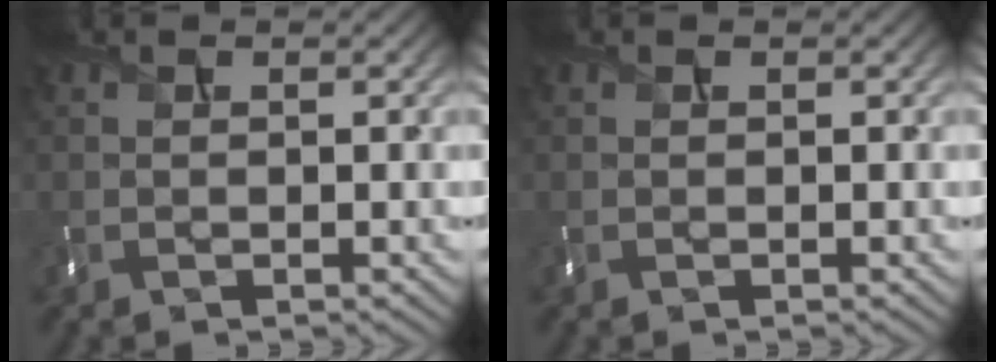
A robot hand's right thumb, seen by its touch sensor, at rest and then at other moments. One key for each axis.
{"total": 0.0}